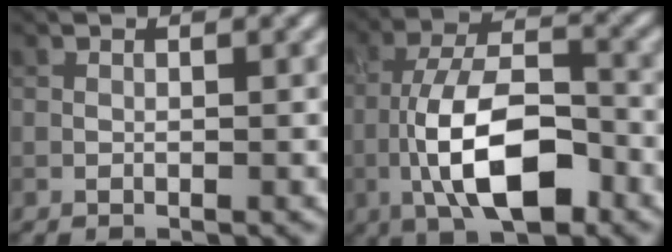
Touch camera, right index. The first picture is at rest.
{"total": 9.5, "force": [-3.4, 4.0, 8.0], "torque": [-0.145, 0.007, -0.066]}